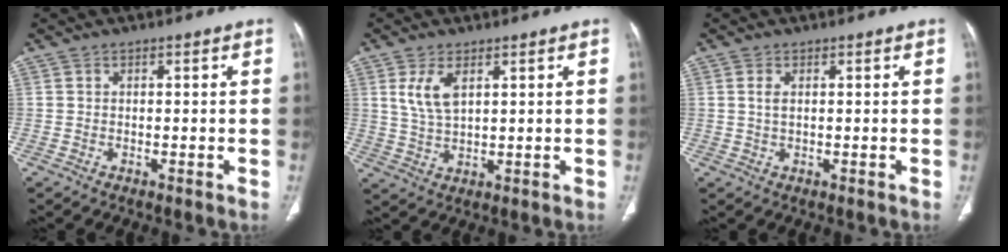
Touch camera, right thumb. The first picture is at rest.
{"total": 5.9, "force": [2.4, 2.8, 4.6], "torque": [-0.095, -0.010, 0.058]}
{"total": 1.8, "force": [0.5, 0.9, 1.5], "torque": [-0.035, 0.002, 0.015]}